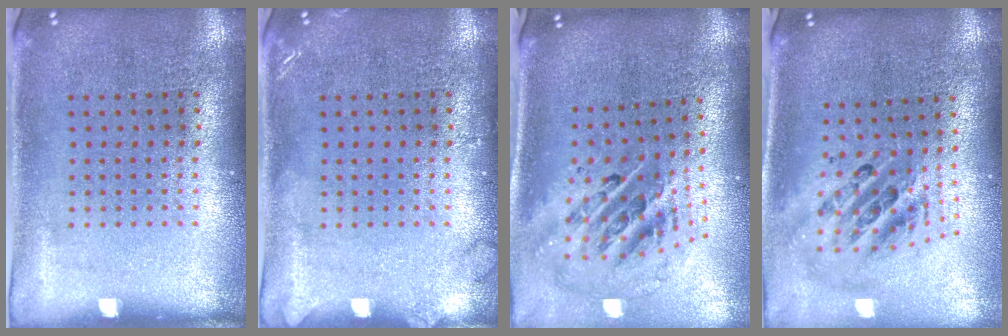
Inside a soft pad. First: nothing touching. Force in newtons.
{"total": 1.2, "press": 1.1, "slide": 0.2}
{"total": 2.8, "press": 1.9, "slide": 2.1}
{"total": 2.4, "press": 1.7, "slide": 1.6}